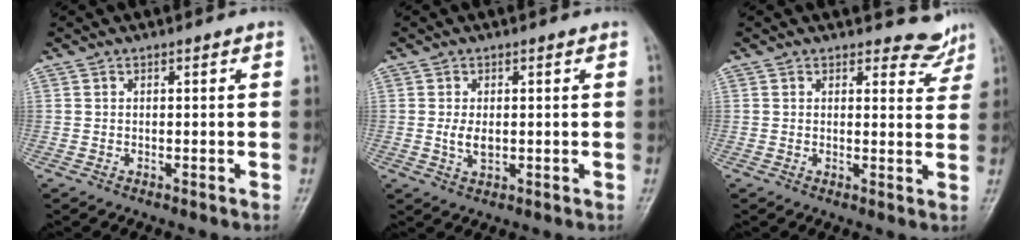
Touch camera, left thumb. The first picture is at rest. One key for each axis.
{"total": 2.8, "fx": 0.1, "fy": 1.7, "fz": 2.3, "tx": -0.041, "ty": -0.006, "tz": 0.004}
{"total": 4.0, "fx": 3.7, "fy": 1.7, "fz": -0.2, "tx": 0.028, "ty": -0.033, "tz": 0.035}